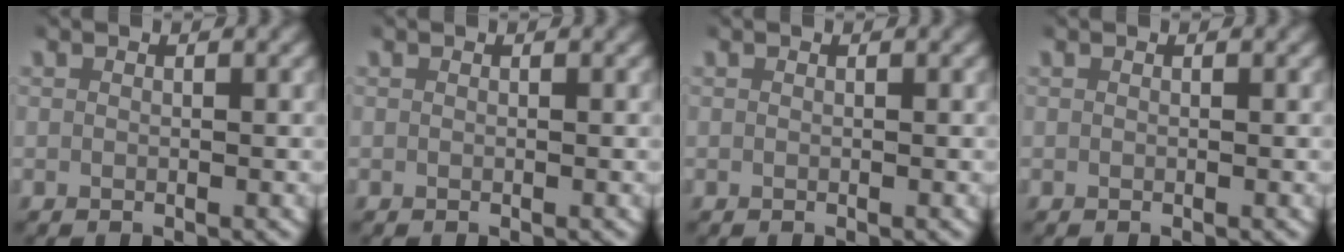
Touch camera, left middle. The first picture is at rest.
{"total": 0.0}
{"total": 0.0}
{"total": 0.0}